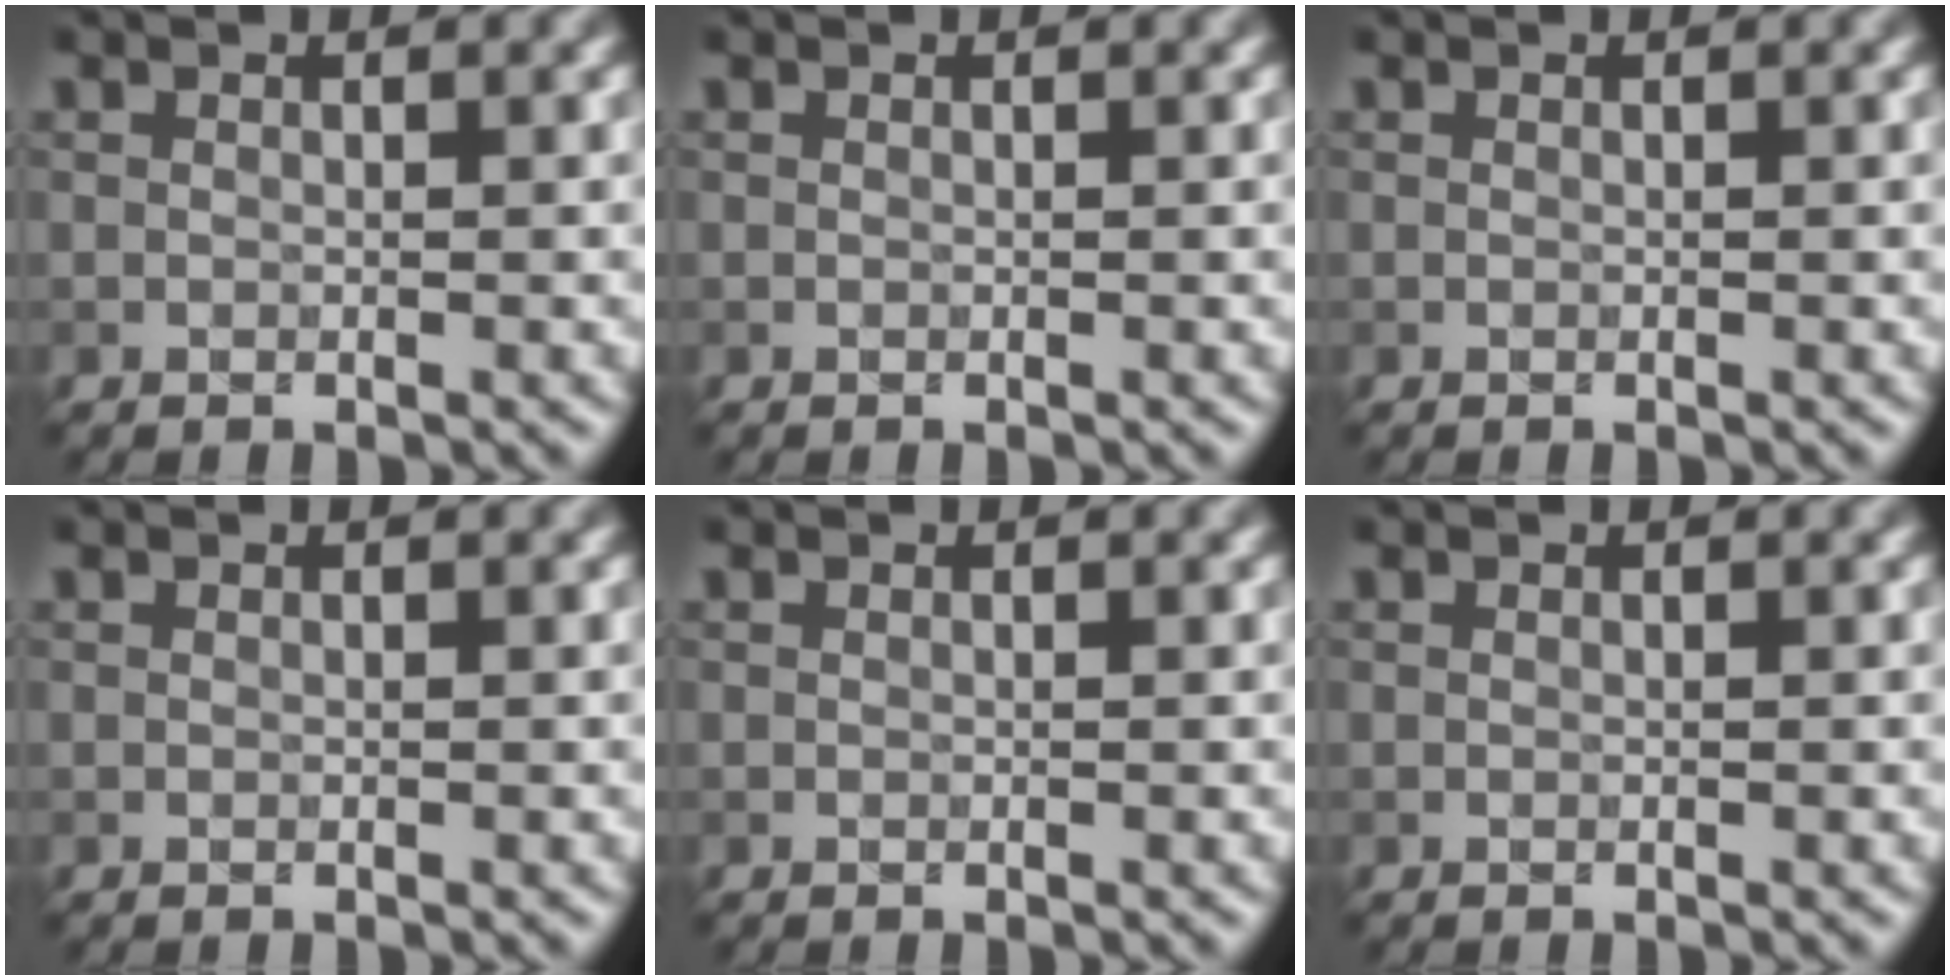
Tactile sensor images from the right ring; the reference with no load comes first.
{"total": 0.0}
{"total": 0.0}
{"total": 0.0}
{"total": 0.0}
{"total": 0.0}